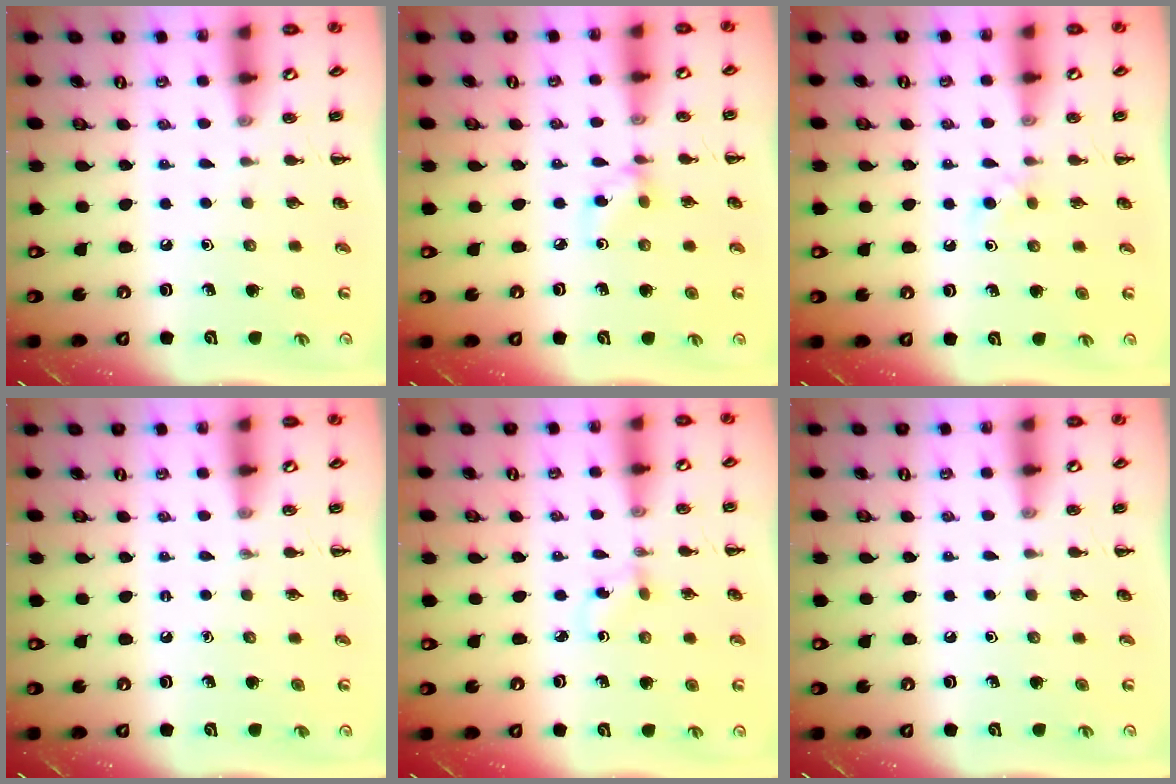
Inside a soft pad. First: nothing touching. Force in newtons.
{"total": 3.3, "press": 3.0, "slide": 1.2}
{"total": 3.7, "press": 3.4, "slide": 1.4}
{"total": 0.0}
{"total": 1.4, "press": 1.2, "slide": 0.7}
{"total": 0.0}